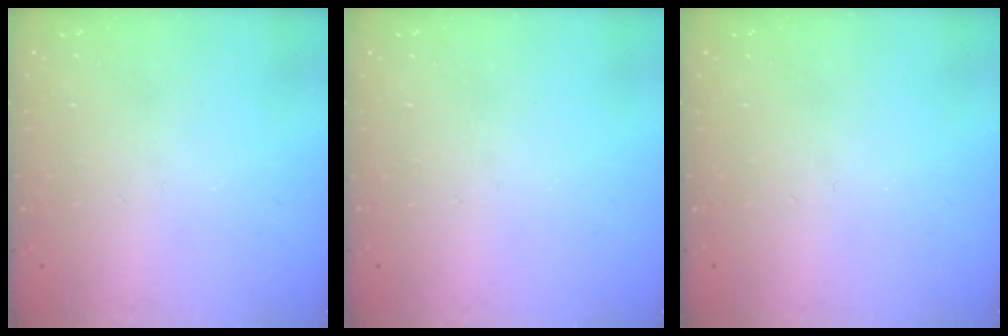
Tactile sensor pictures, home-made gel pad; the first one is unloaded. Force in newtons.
{"total": 0.0}
{"total": 0.0}